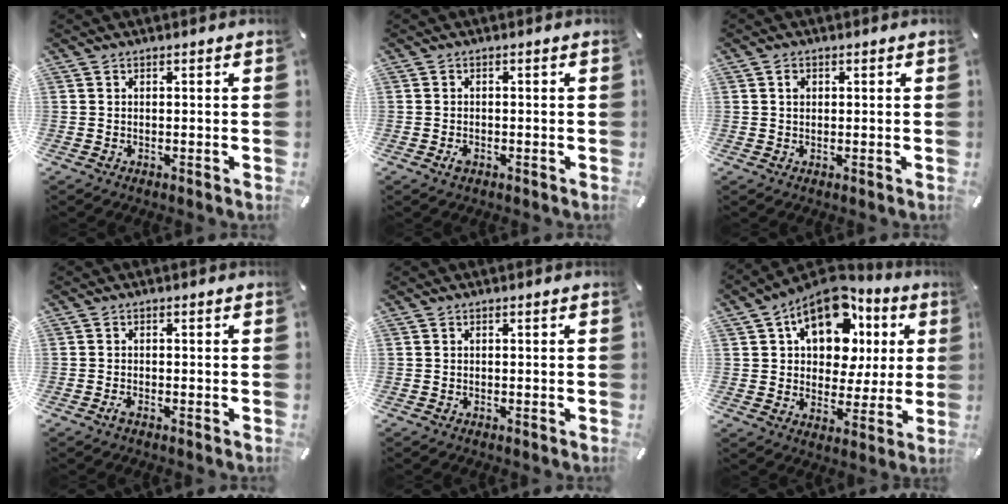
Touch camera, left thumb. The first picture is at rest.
{"total": 1.4, "force": [-0.7, 0.8, 0.9], "torque": [-0.016, 0.002, -0.013]}
{"total": 1.4, "force": [0.3, 1.2, 0.8], "torque": [-0.009, 0.002, 0.004]}
{"total": 1.1, "force": [-0.7, 0.3, 0.8], "torque": [-0.022, -0.003, -0.015]}
{"total": 0.0}
{"total": 16.0, "force": [7.6, 10.6, 9.3], "torque": [-0.149, -0.029, 0.137]}